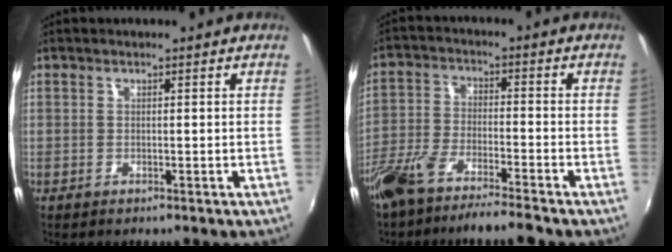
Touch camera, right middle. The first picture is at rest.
{"total": 10.5, "force": [-8.5, 1.4, 5.9], "torque": [-0.137, -0.020, -0.160]}